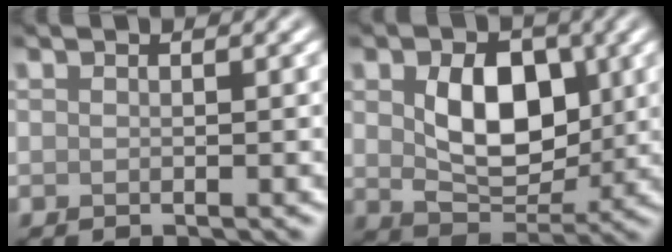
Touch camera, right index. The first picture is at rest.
{"total": 6.7, "force": [1.0, 4.5, 4.9], "torque": [-0.084, -0.007, 0.020]}